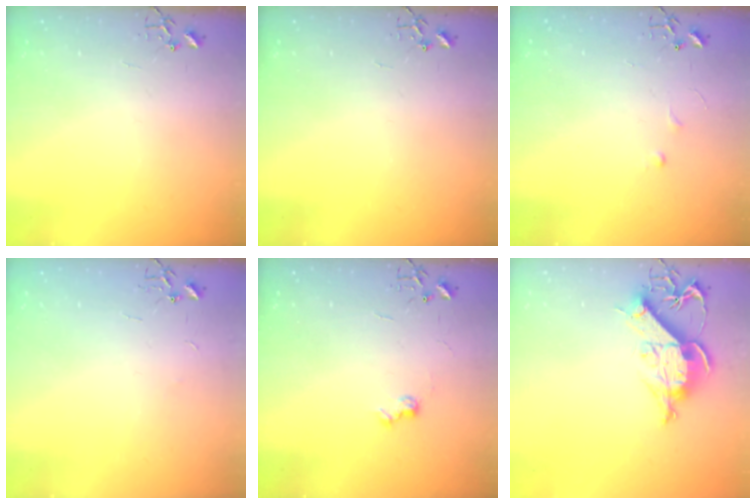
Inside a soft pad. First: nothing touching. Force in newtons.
{"total": 0.0}
{"total": 3.4, "press": 3.4, "slide": 0.5}
{"total": 2.4, "press": 2.4, "slide": 0.3}
{"total": 6.0, "press": 6.0, "slide": 0.7}
{"total": 11.6, "press": 11.5, "slide": 1.4}